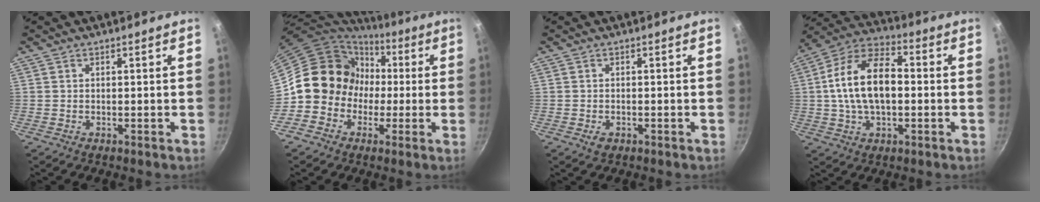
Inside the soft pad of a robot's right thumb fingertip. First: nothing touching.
{"total": 14.4, "force": [-0.6, 13.5, 5.2], "torque": [-0.035, 0.038, -0.020]}
{"total": 1.7, "force": [-0.7, 1.1, 1.0], "torque": [-0.019, 0.002, -0.011]}
{"total": 16.0, "force": [0.1, 9.4, 13.0], "torque": [-0.214, 0.034, -0.012]}